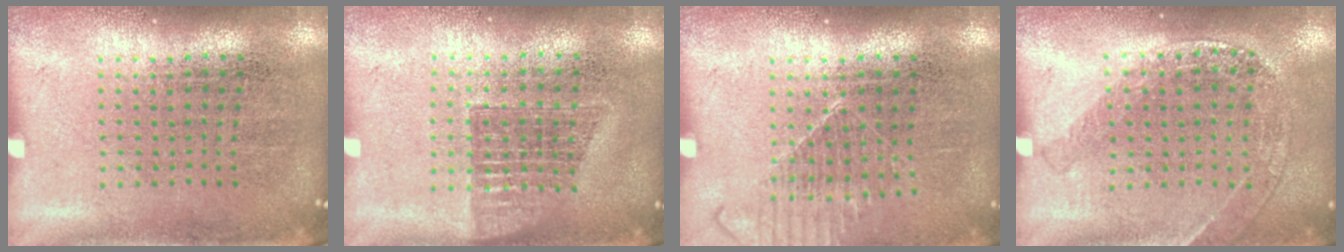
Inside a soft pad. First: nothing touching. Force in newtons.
{"total": 1.2, "press": 1.0, "slide": 0.6}
{"total": 1.1, "press": 1.1, "slide": 0.1}
{"total": 1.3, "press": 1.3, "slide": 0.1}